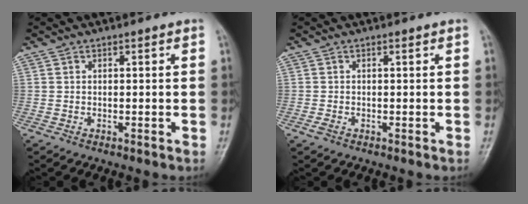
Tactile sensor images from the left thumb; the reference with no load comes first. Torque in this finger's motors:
{"motor_torque": [-0.18, 0.26, 0.07, 0.31, 0.00]}